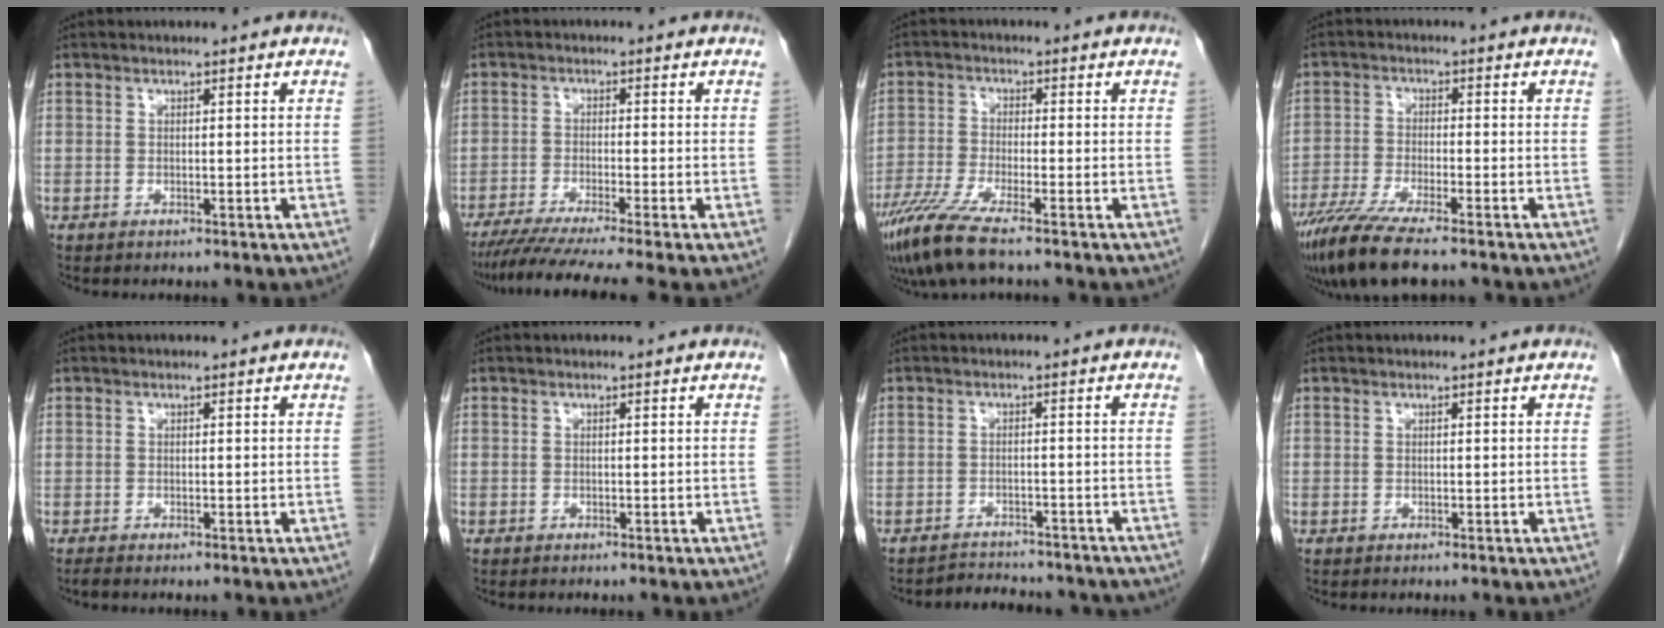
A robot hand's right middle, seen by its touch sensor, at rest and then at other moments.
{"total": 10.1, "force": [-8.1, -1.2, 5.8], "torque": [-0.082, -0.028, -0.127]}
{"total": 7.5, "force": [-5.5, 0.2, 5.2], "torque": [-0.110, -0.023, -0.106]}
{"total": 10.4, "force": [-8.0, 1.1, 6.4], "torque": [-0.113, -0.025, -0.137]}
{"total": 0.6, "force": [-0.5, -0.2, 0.3], "torque": [-0.012, -0.003, -0.010]}
{"total": 0.0}
{"total": 8.5, "force": [-8.0, 2.4, 1.4], "torque": [-0.020, 0.014, -0.095]}
{"total": 0.0}